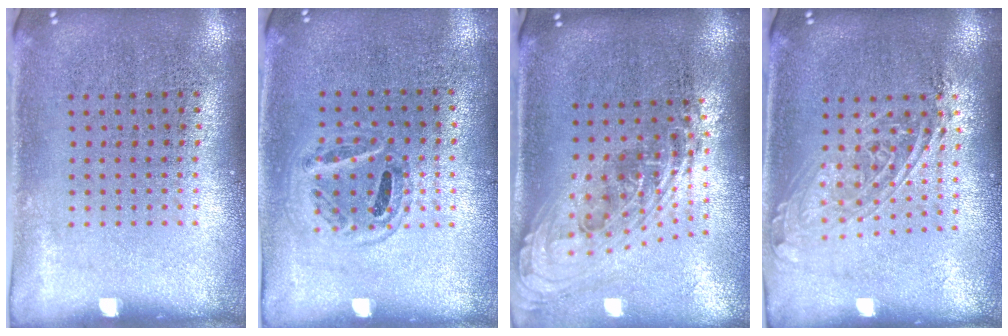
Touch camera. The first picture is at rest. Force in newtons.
{"total": 1.1, "press": 1.0, "slide": 0.4}
{"total": 2.2, "press": 1.6, "slide": 1.5}
{"total": 1.7, "press": 1.4, "slide": 0.9}